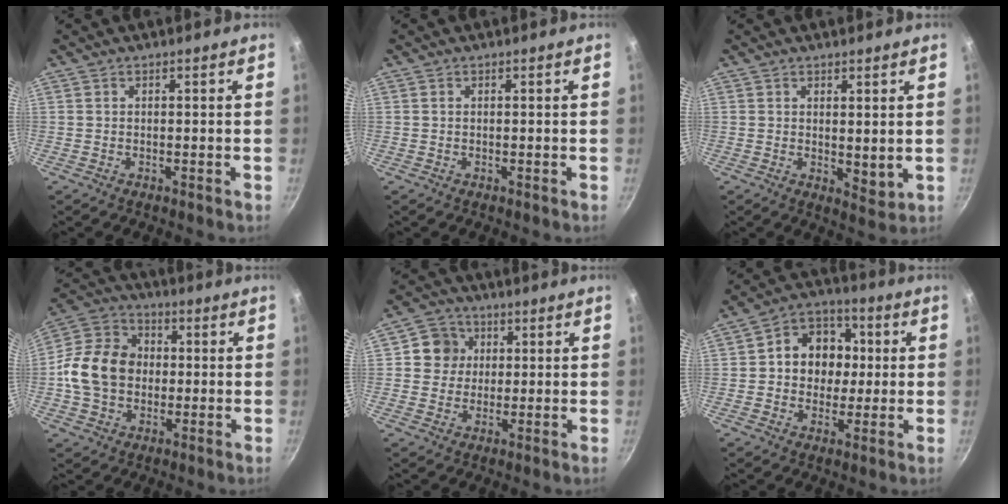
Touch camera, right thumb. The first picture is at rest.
{"total": 0.0}
{"total": 4.0, "force": [1.2, 1.9, 3.3], "torque": [-0.044, -0.023, 0.020]}
{"total": 14.5, "force": [-0.6, 11.6, 8.7], "torque": [-0.129, 0.025, -0.027]}
{"total": 6.7, "force": [1.4, 6.3, 1.8], "torque": [0.010, 0.007, 0.013]}
{"total": 12.0, "force": [1.1, 10.1, 6.4], "torque": [-0.051, 0.014, 0.002]}